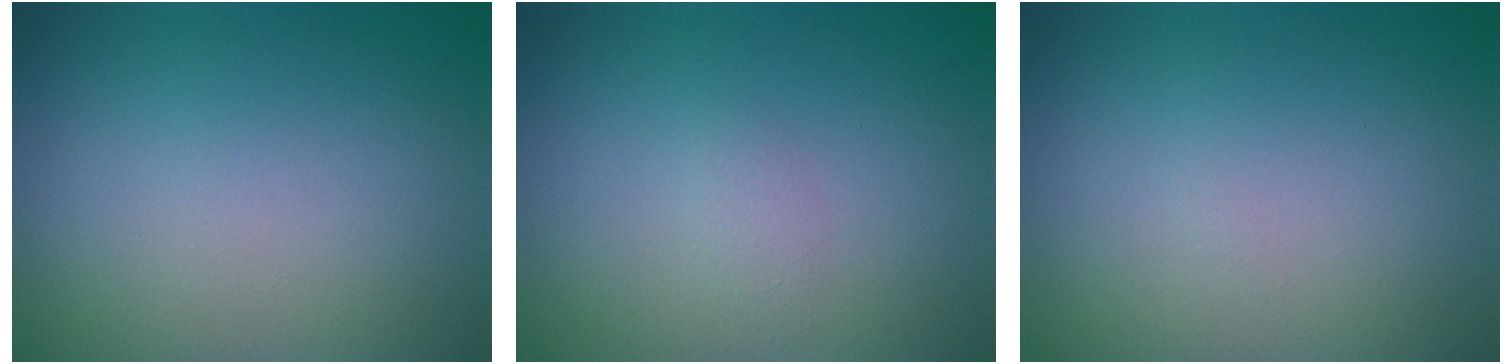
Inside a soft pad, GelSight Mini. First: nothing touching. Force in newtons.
{"total": 0.8, "press": 0.8, "slide": 0.1}
{"total": 0.0}